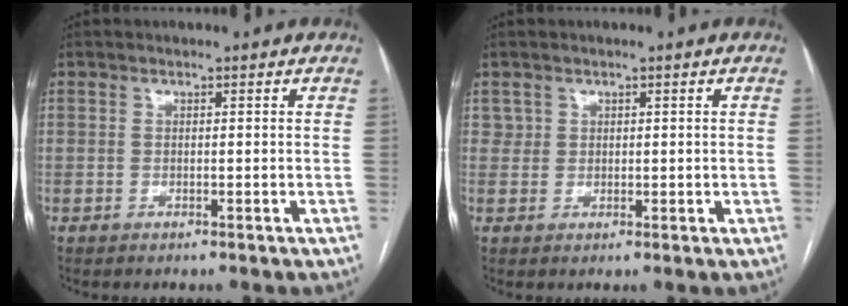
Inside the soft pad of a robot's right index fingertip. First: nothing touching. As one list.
[{"total": 1.7, "force": [0.9, 1.4, -0.1], "torque": [0.016, 0.004, 0.013]}]